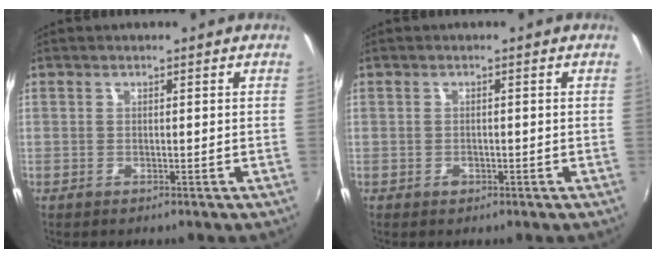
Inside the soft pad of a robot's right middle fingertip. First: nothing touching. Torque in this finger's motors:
{"motor_torque": [0.19, -0.16, 0.02, 0.01]}